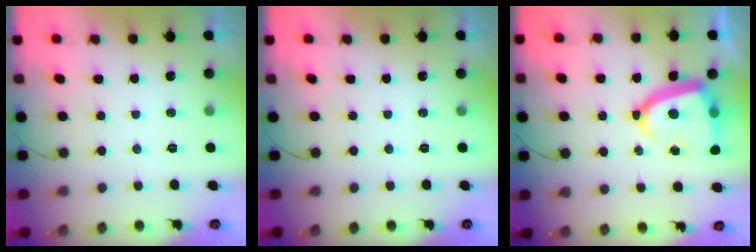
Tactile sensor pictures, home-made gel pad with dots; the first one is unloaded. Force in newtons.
{"total": 0.0}
{"total": 14.9, "press": 14.8, "slide": 1.7}